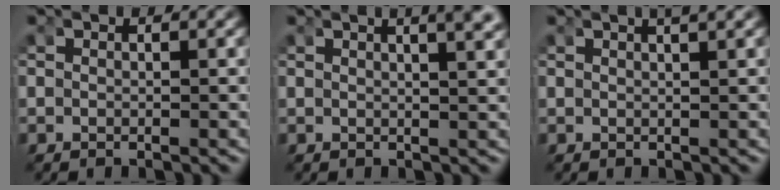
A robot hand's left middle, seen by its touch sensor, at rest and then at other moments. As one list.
[{"total": 5.5, "force": [3.0, 1.3, 4.5], "torque": [-0.047, 0.014, 0.045]}, {"total": 2.3, "force": [1.6, -0.5, 1.7], "torque": [-0.018, 0.004, 0.030]}]